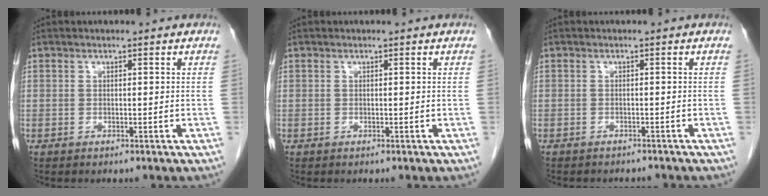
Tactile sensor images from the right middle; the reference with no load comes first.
{"total": 0.0}
{"total": 4.5, "force": [-4.1, 1.4, 1.0], "torque": [-0.013, -0.002, -0.051]}